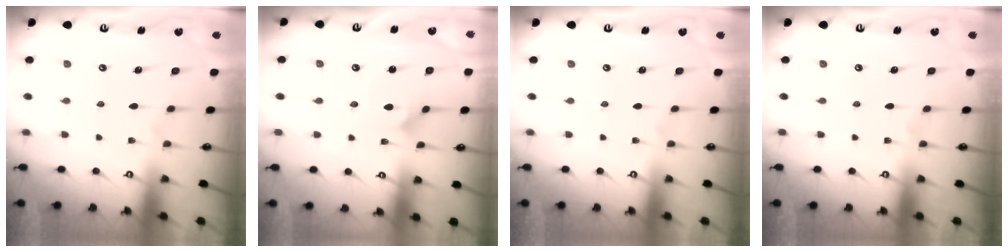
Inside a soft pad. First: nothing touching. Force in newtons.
{"total": 4.7, "press": 4.7, "slide": 0.3}
{"total": 0.0}
{"total": 0.0}